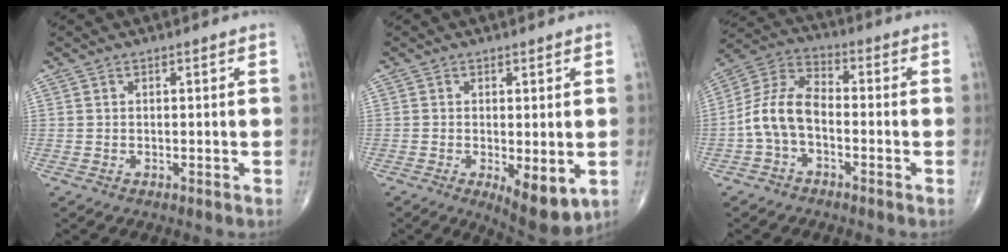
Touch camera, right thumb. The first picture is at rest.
{"total": 8.1, "force": [-2.0, 3.2, 7.2], "torque": [-0.099, -0.020, -0.023]}
{"total": 9.5, "force": [-2.4, 5.7, 7.2], "torque": [-0.141, 0.038, -0.058]}